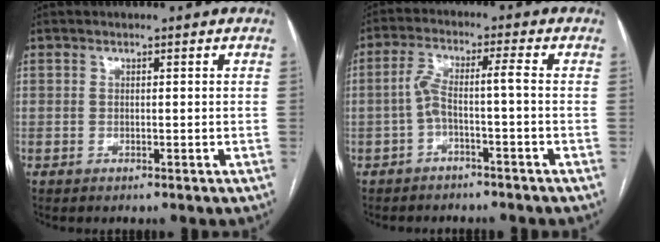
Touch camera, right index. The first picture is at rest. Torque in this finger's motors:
{"motor_torque": [0.71, -0.12, 0.32, 0.09]}